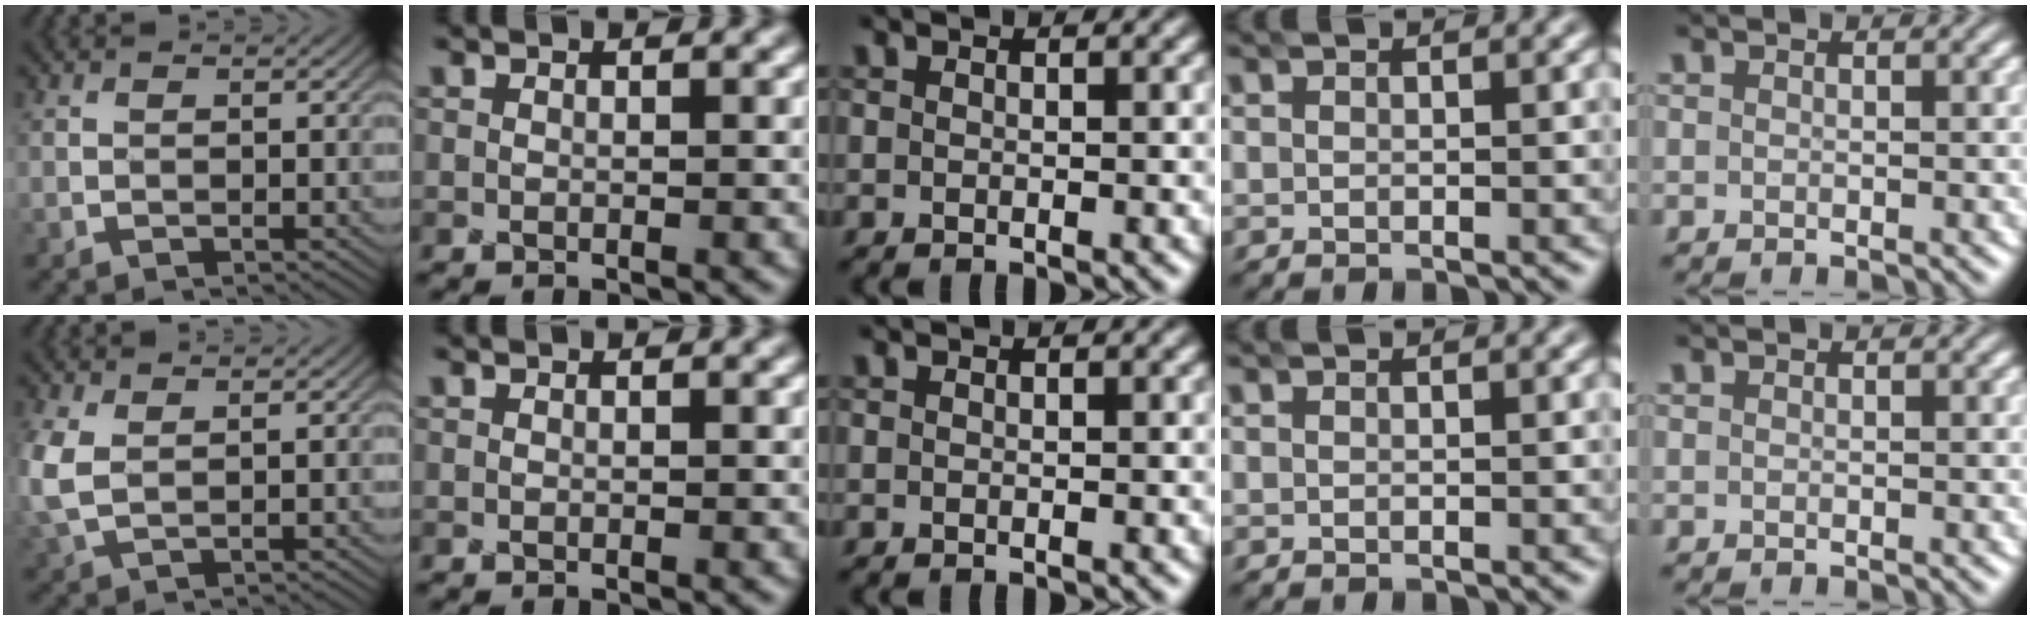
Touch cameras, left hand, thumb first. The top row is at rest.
{"thumb": {"total": 5.9, "force": [1.1, 4.0, 4.3], "torque": [-0.149, 0.002, 0.025]}}